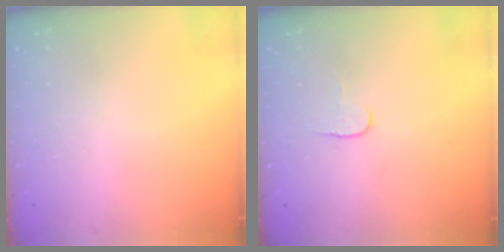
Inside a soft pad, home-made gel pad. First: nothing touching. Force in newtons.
{"total": 4.1, "press": 4.1, "slide": 0.4}